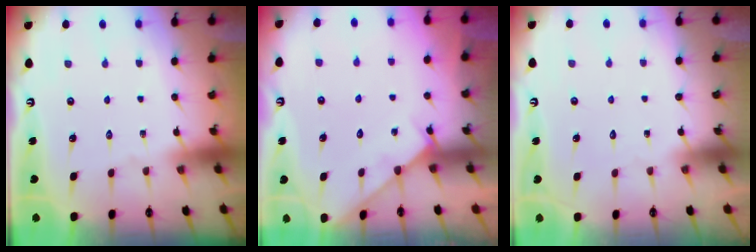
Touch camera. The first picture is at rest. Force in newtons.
{"total": 5.9, "press": 5.9, "slide": 0.6}
{"total": 1.5, "press": 1.5, "slide": 0.1}